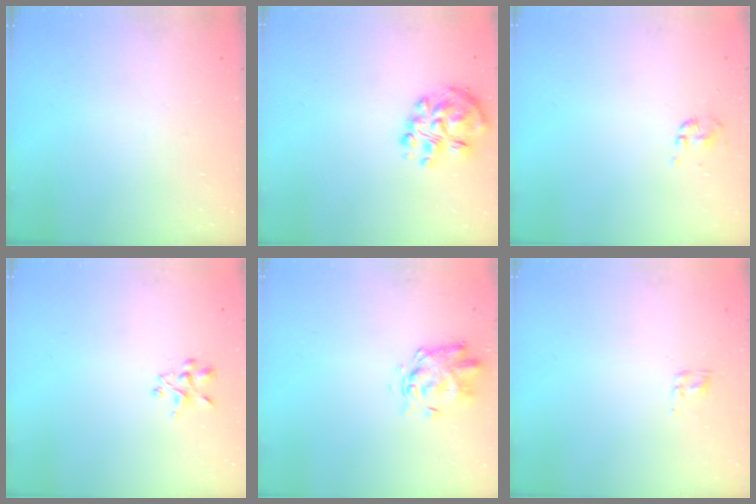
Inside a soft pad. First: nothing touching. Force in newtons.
{"total": 9.9, "press": 9.7, "slide": 1.9}
{"total": 0.0}
{"total": 2.4, "press": 2.2, "slide": 0.9}
{"total": 3.8, "press": 3.6, "slide": 1.2}
{"total": 2.3, "press": 2.0, "slide": 1.2}